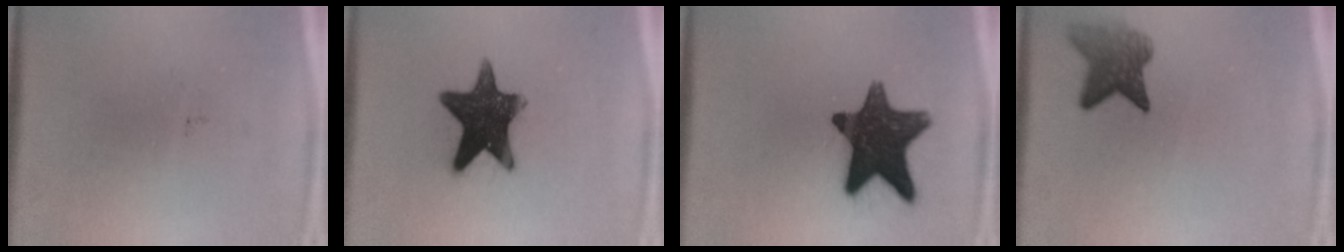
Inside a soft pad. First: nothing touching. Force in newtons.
{"total": 14.1}
{"total": 14.7}
{"total": 5.0}